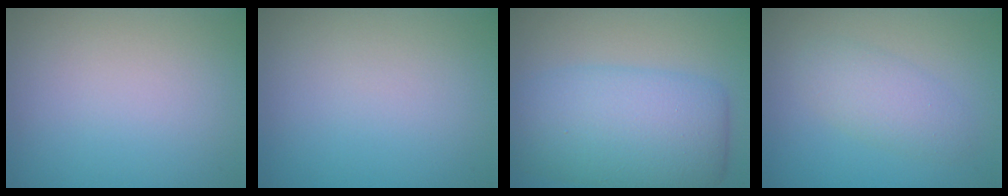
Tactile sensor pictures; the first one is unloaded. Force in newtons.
{"total": 0.0}
{"total": 8.4, "press": 8.4, "slide": 0.0}
{"total": 2.8, "press": 2.8, "slide": 0.1}